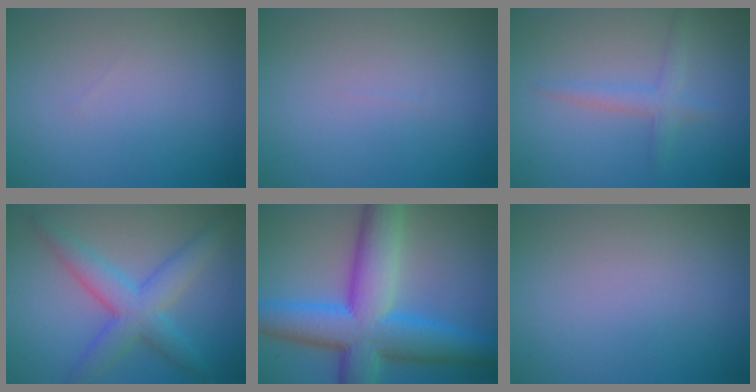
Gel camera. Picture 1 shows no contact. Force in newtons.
{"total": 0.0}
{"total": 2.0, "press": 2.0, "slide": 0.1}
{"total": 5.0, "press": 5.0, "slide": 0.2}
{"total": 11.9, "press": 11.9, "slide": 0.2}
{"total": 0.0}